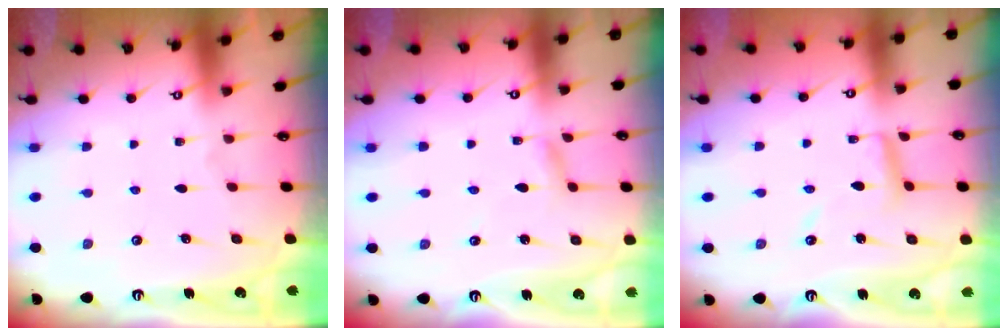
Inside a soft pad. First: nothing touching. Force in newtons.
{"total": 1.7, "press": 1.7, "slide": 0.2}
{"total": 7.6, "press": 7.6, "slide": 0.4}